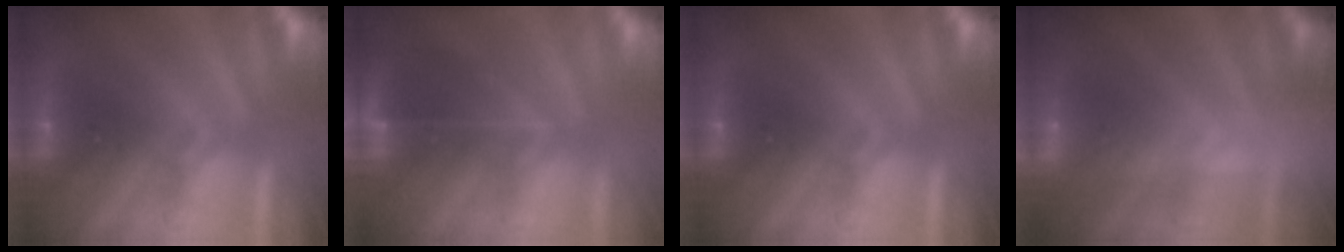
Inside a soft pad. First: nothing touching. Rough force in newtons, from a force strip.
{"total": 7.4}
{"total": 0.0}
{"total": 2.5}